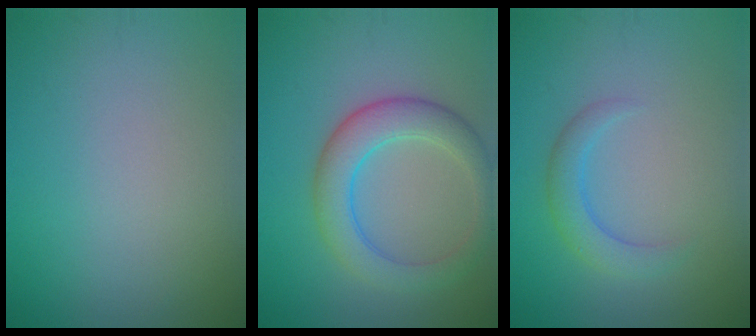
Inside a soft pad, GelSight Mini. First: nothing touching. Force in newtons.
{"total": 4.9, "press": 4.9, "slide": 0.3}
{"total": 2.4, "press": 2.4, "slide": 0.1}